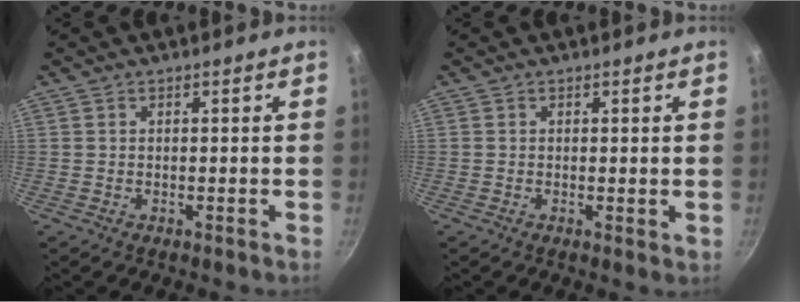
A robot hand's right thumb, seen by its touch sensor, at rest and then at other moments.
{"total": 0.8, "force": [0.2, 0.3, 0.7], "torque": [-0.010, -0.006, 0.000]}